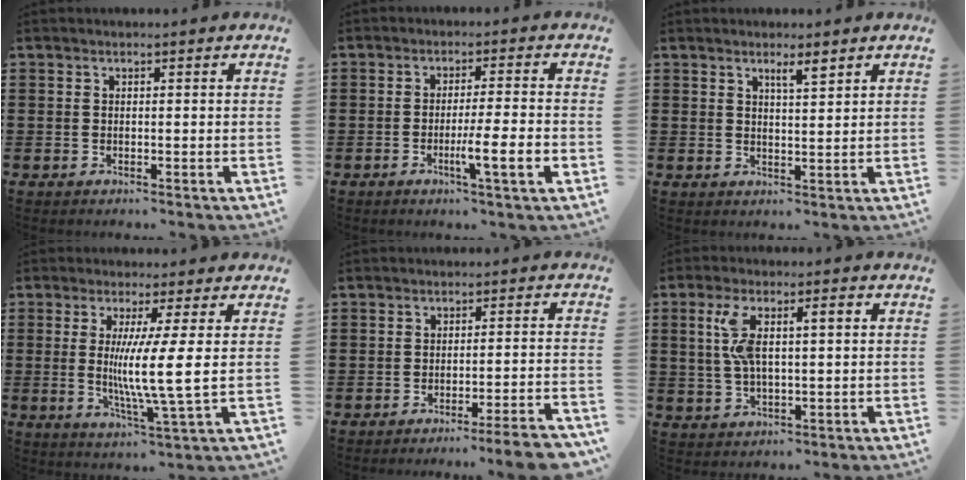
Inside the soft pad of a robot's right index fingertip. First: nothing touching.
{"total": 6.4, "force": [-2.1, -0.2, 6.0], "torque": [-0.096, -0.012, -0.035]}
{"total": 2.6, "force": [1.8, 0.4, 1.8], "torque": [-0.022, -0.004, 0.027]}
{"total": 8.5, "force": [0.6, -0.6, 8.5], "torque": [-0.157, -0.012, 0.006]}
{"total": 4.6, "force": [-3.8, -0.6, 2.5], "torque": [-0.040, -0.014, -0.072]}
{"total": 7.2, "force": [1.7, 2.4, 6.5], "torque": [-0.144, 0.006, 0.023]}